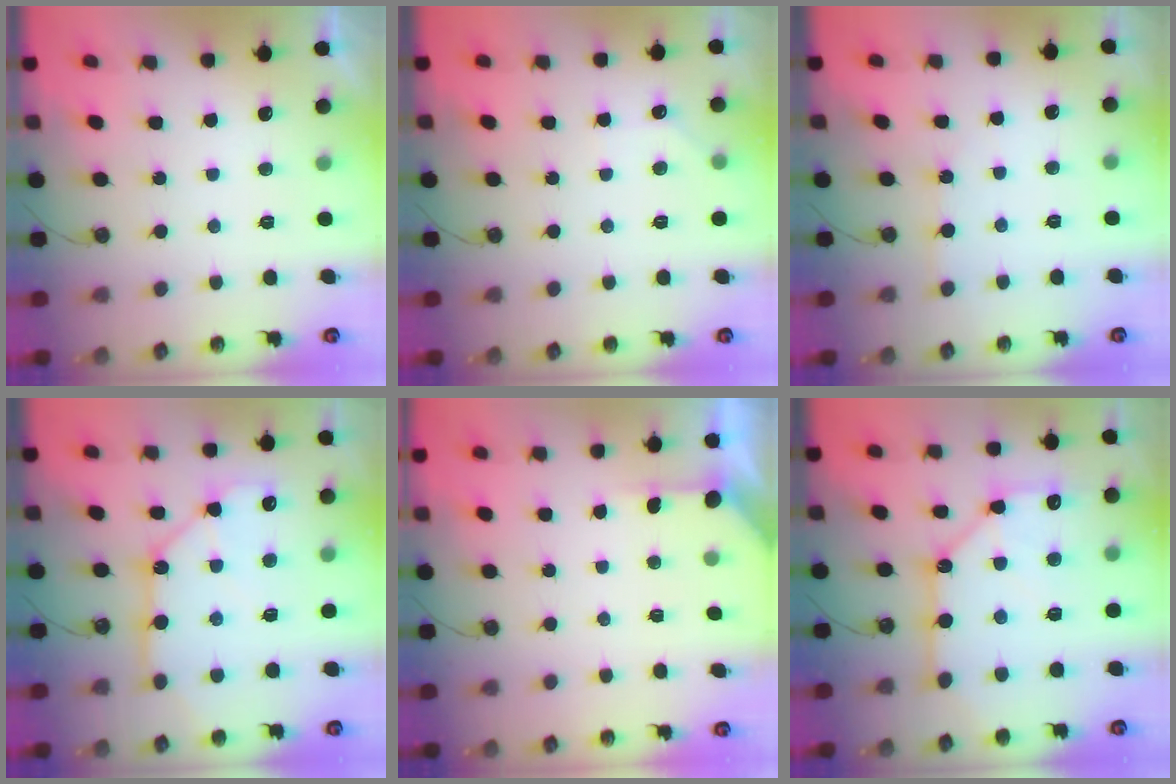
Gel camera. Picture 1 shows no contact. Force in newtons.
{"total": 3.3, "press": 3.3, "slide": 0.5}
{"total": 2.9, "press": 2.9, "slide": 0.4}
{"total": 12.4, "press": 12.3, "slide": 1.6}
{"total": 1.5, "press": 1.5, "slide": 0.2}
{"total": 14.0, "press": 13.9, "slide": 1.6}